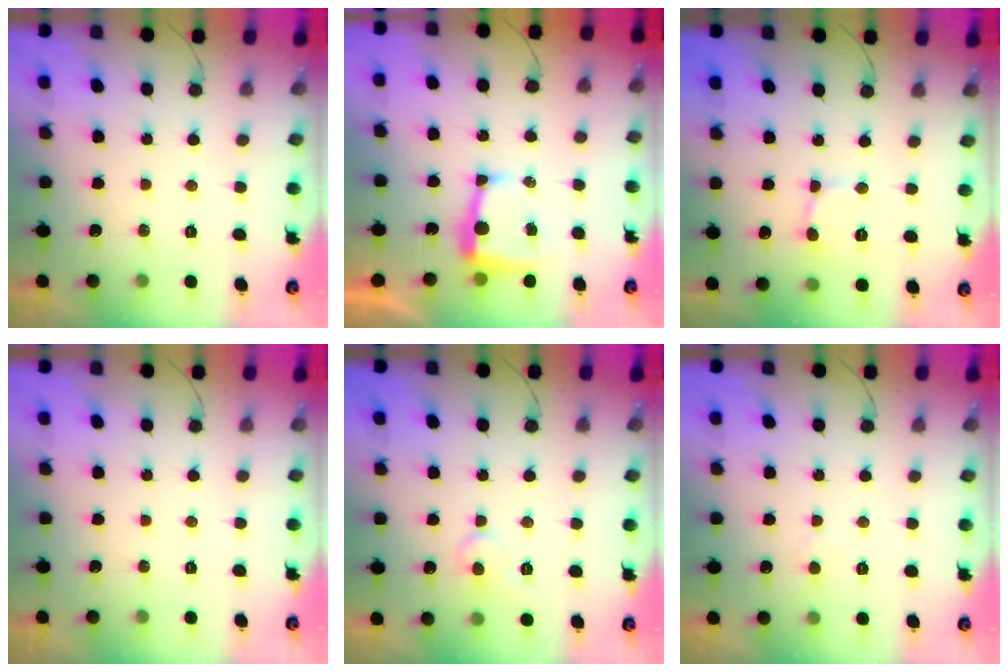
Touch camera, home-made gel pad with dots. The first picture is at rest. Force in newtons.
{"total": 6.2, "press": 6.2, "slide": 0.4}
{"total": 2.3, "press": 2.3, "slide": 0.2}
{"total": 0.0}
{"total": 7.1, "press": 7.1, "slide": 0.4}
{"total": 2.7, "press": 2.7, "slide": 0.2}